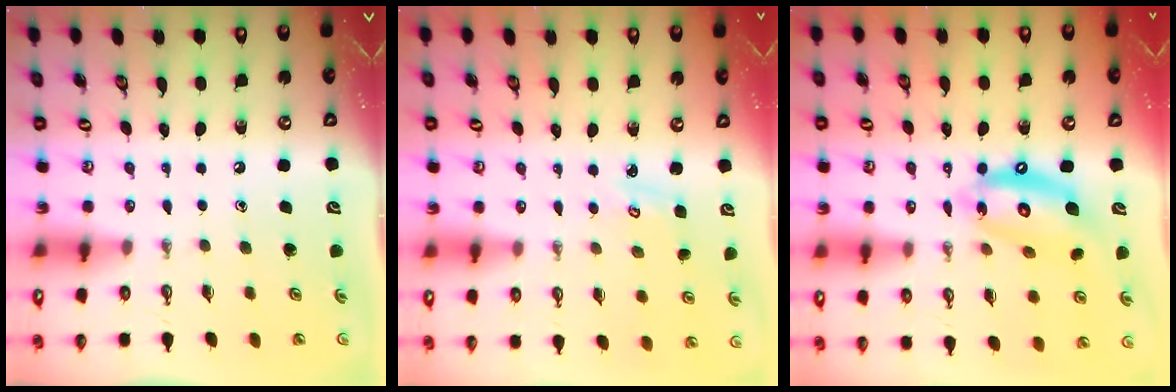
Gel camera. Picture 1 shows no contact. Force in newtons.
{"total": 3.0, "press": 3.0, "slide": 0.3}
{"total": 13.6, "press": 13.6, "slide": 1.2}